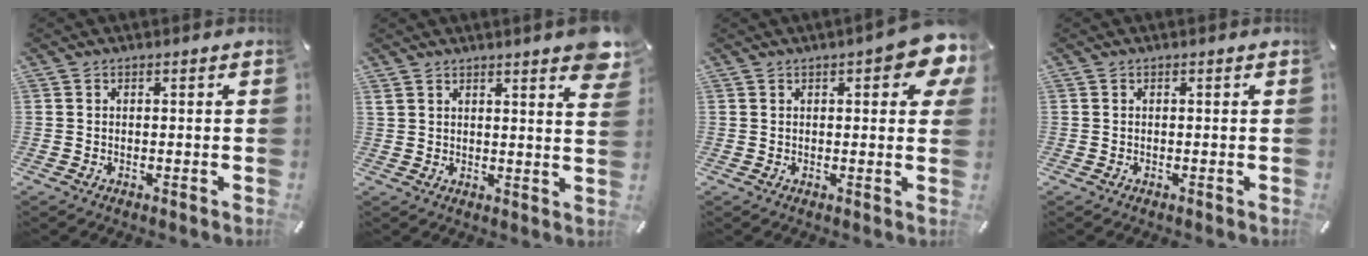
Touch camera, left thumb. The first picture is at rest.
{"total": 5.4, "force": [4.2, 1.1, 3.3], "torque": [-0.051, -0.023, 0.073]}
{"total": 8.8, "force": [3.9, 3.2, 7.3], "torque": [-0.091, -0.015, 0.061]}
{"total": 0.0}